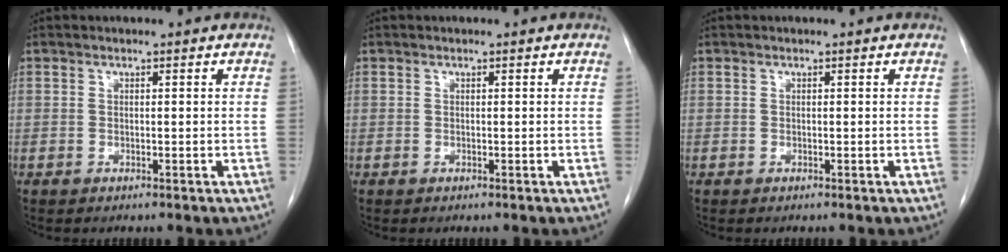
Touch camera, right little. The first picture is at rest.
{"total": 0.0}
{"total": 0.0}